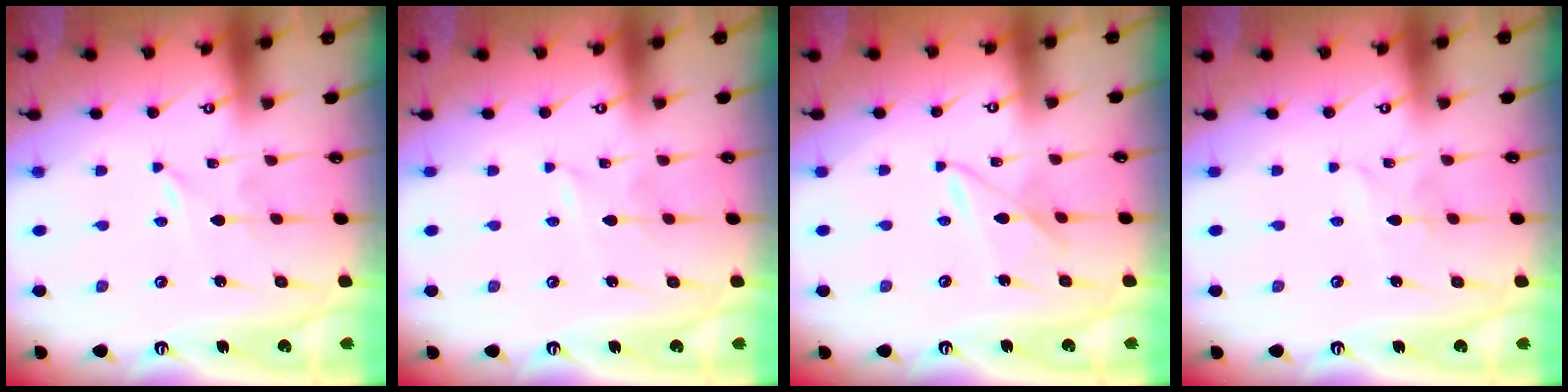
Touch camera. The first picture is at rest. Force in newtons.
{"total": 1.1, "press": 1.1, "slide": 0.1}
{"total": 5.9, "press": 5.9, "slide": 0.4}
{"total": 1.9, "press": 1.9, "slide": 0.1}